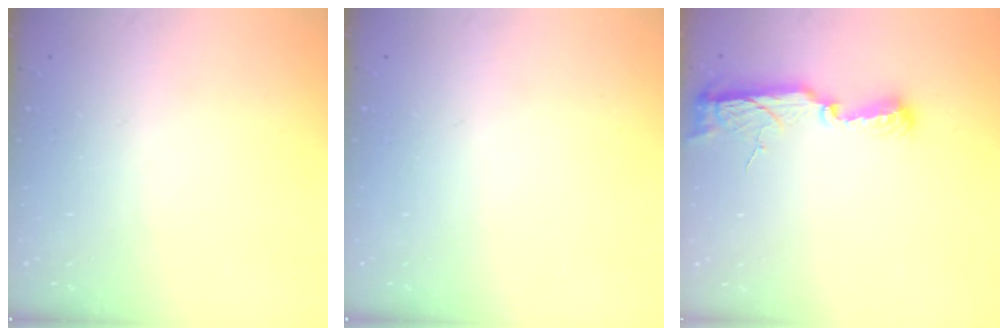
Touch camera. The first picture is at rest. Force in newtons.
{"total": 0.0}
{"total": 8.1, "press": 8.1, "slide": 0.7}